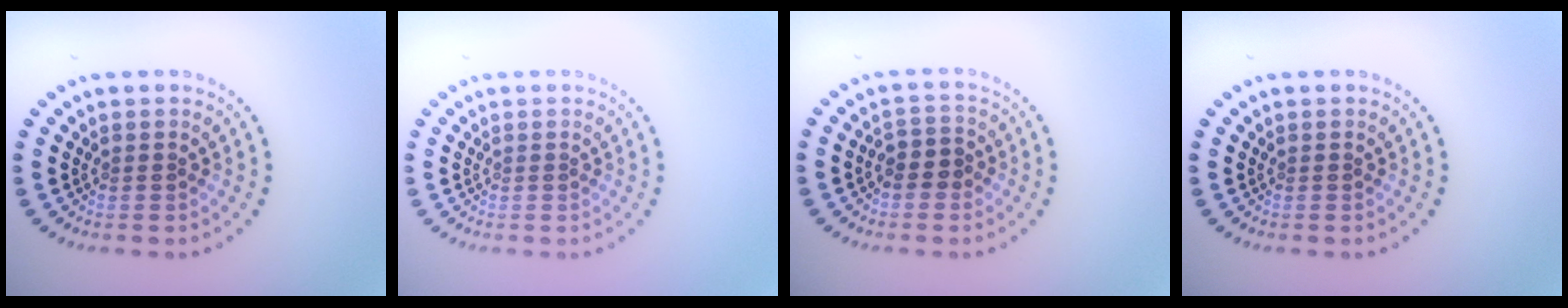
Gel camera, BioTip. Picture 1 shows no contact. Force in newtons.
{"total": 0.0}
{"total": 2.2, "press": 2.1, "slide": 0.9}
{"total": 0.0}